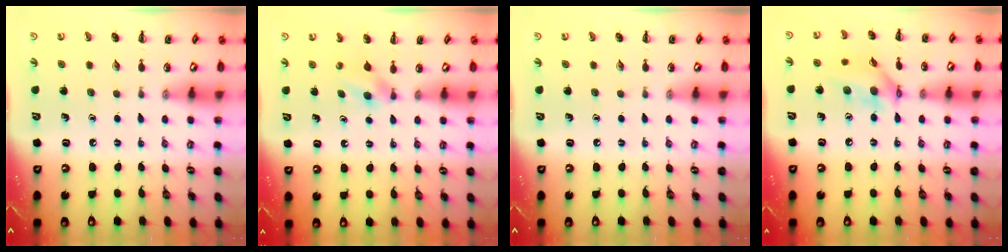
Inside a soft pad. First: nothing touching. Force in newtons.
{"total": 2.7, "press": 2.5, "slide": 1.0}
{"total": 0.0}
{"total": 12.1, "press": 11.9, "slide": 2.3}